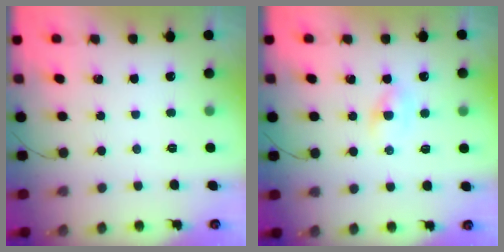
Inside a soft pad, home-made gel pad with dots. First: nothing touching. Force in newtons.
{"total": 2.7, "press": 2.5, "slide": 0.9}